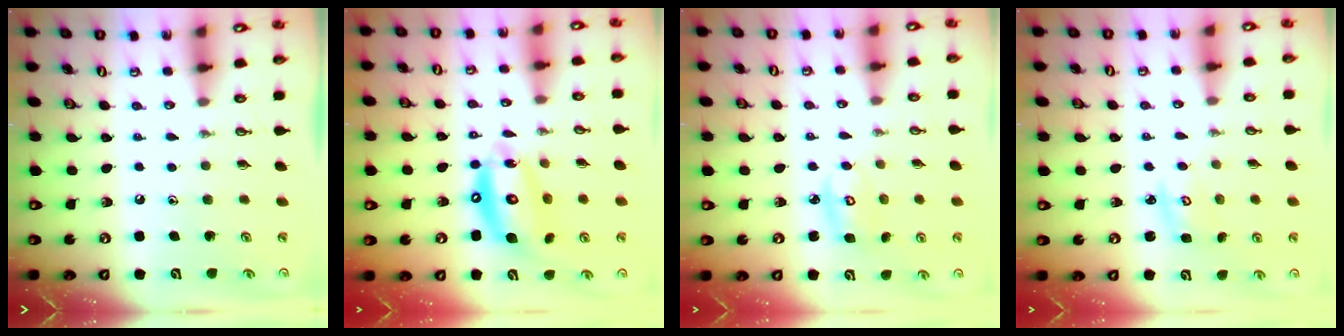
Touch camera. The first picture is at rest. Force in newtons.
{"total": 13.6, "press": 13.6, "slide": 1.2}
{"total": 4.4, "press": 4.4, "slide": 0.3}
{"total": 3.7, "press": 3.7, "slide": 0.5}